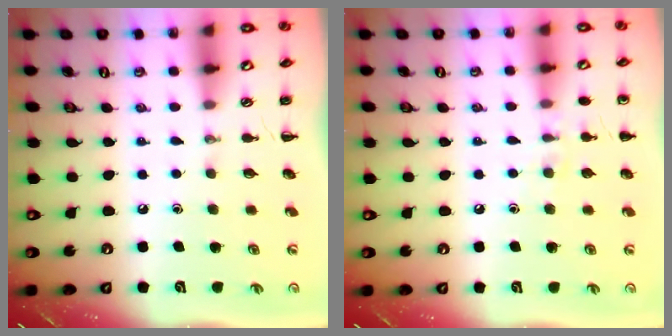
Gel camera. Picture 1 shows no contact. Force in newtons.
{"total": 7.0, "press": 6.7, "slide": 2.0}